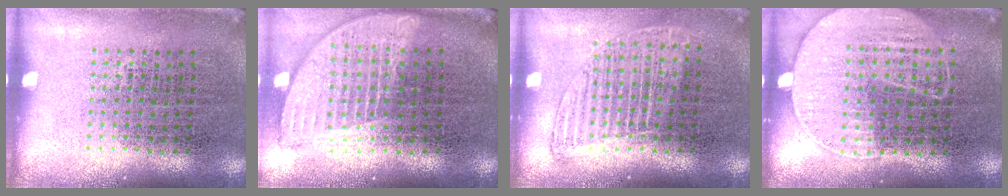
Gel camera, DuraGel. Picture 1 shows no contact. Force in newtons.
{"total": 1.9, "press": 1.5, "slide": 1.2}
{"total": 1.3, "press": 1.1, "slide": 0.7}
{"total": 1.3, "press": 1.0, "slide": 0.7}